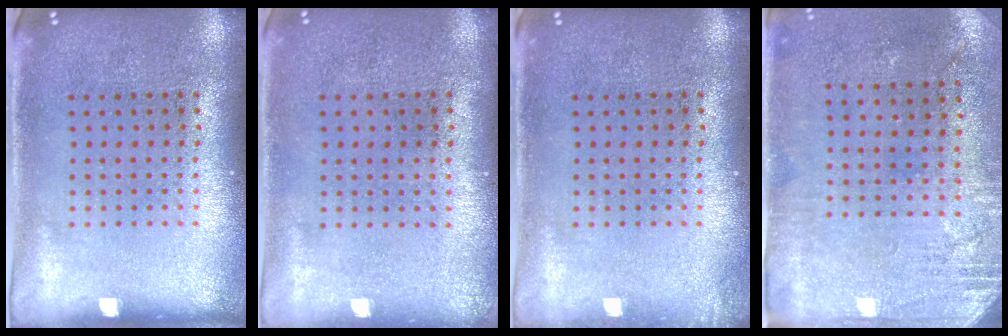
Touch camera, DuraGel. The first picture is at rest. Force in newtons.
{"total": 0.0}
{"total": 0.7, "press": 0.7, "slide": 0.1}
{"total": 2.8, "press": 2.4, "slide": 1.5}